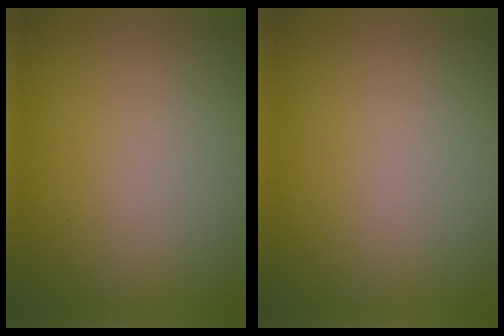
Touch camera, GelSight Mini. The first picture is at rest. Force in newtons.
{"total": 0.0}